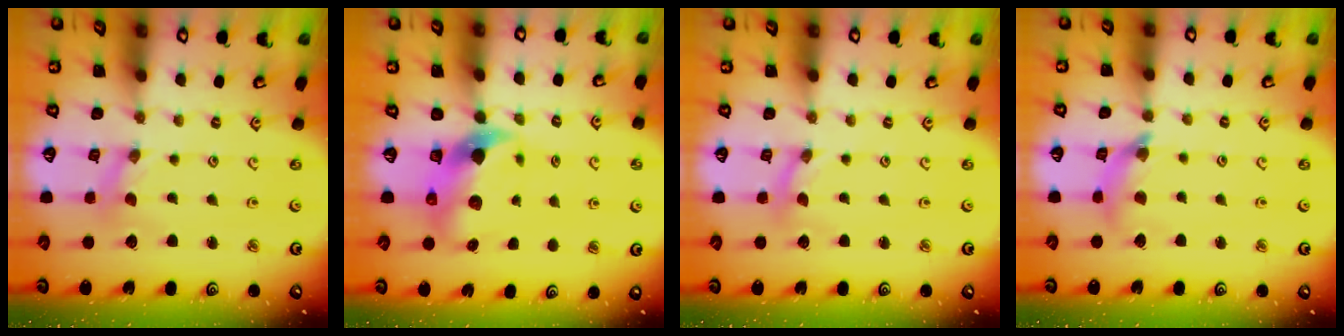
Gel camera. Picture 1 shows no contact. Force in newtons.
{"total": 9.2, "press": 9.1, "slide": 1.3}
{"total": 0.0}
{"total": 8.1, "press": 8.0, "slide": 1.0}